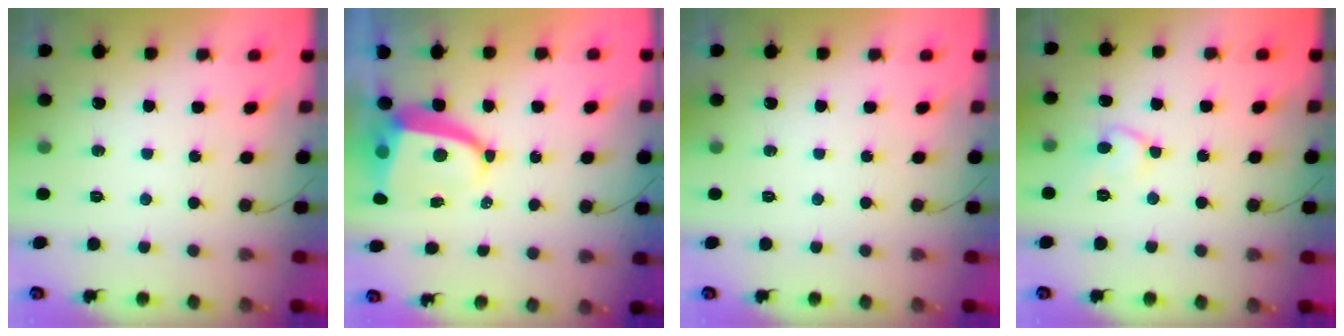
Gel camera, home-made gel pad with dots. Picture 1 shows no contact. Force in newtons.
{"total": 6.4, "press": 6.3, "slide": 0.9}
{"total": 0.0}
{"total": 8.5, "press": 8.5, "slide": 0.7}